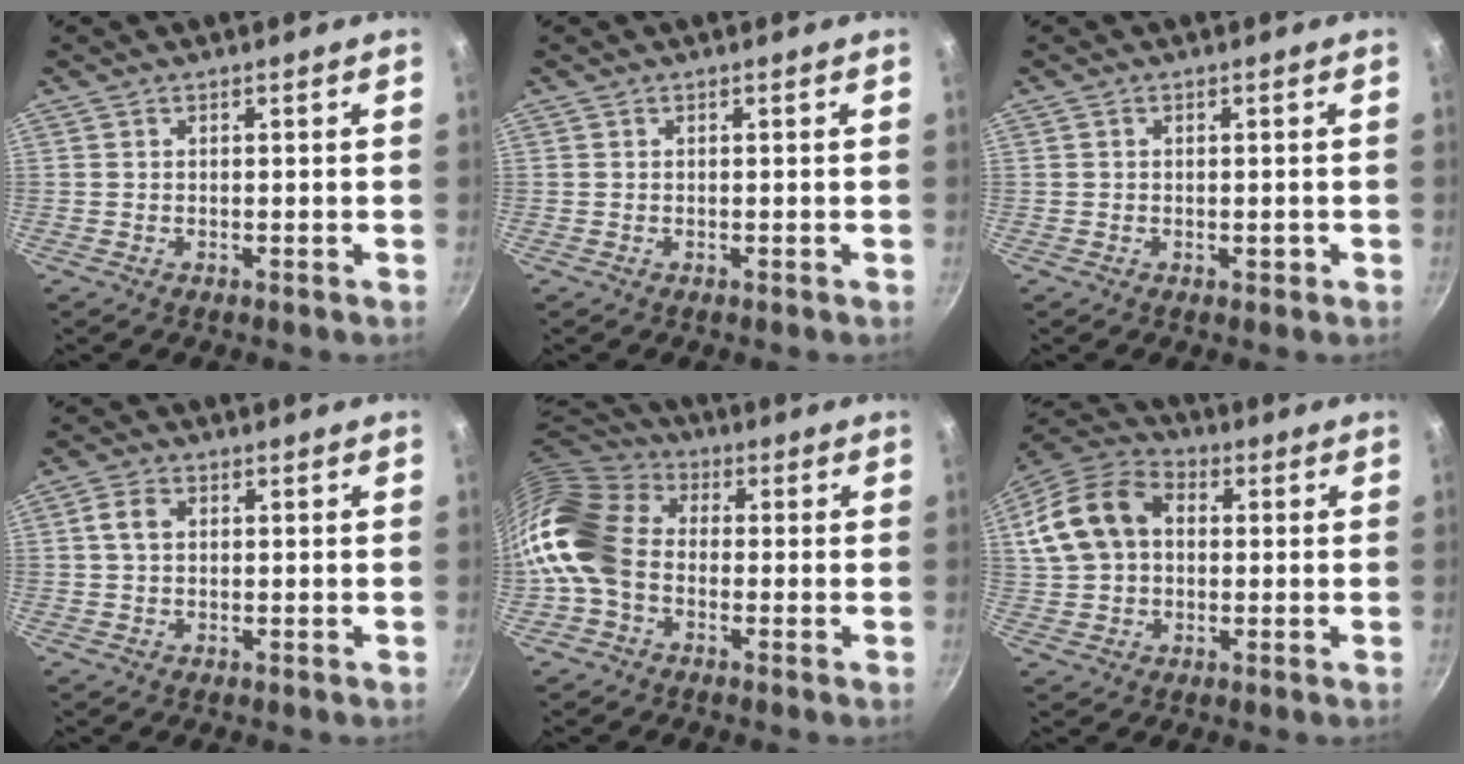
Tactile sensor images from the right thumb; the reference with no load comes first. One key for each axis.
{"total": 0.0}
{"total": 0.9, "fx": -0.2, "fy": 0.6, "fz": 0.7, "tx": -0.006, "ty": 0.003, "tz": -0.004}
{"total": 3.4, "fx": 0.5, "fy": 2.3, "fz": 2.4, "tx": -0.043, "ty": 0.010, "tz": 0.008}
{"total": 14.3, "fx": -2.4, "fy": 10.7, "fz": 9.2, "tx": -0.162, "ty": 0.037, "tz": -0.069}
{"total": 15.3, "fx": 2.4, "fy": 11.0, "fz": 10.4, "tx": -0.192, "ty": 0.034, "tz": 0.031}